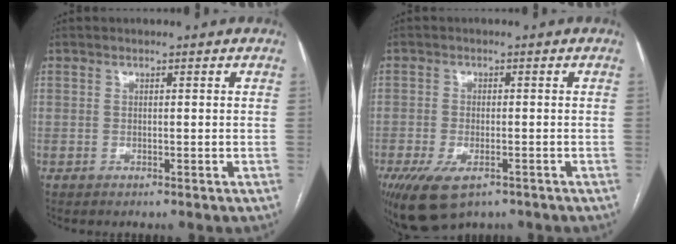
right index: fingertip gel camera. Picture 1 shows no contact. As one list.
[{"total": 8.3, "force": [-4.9, 3.9, 5.4], "torque": [-0.102, -0.014, -0.077]}]